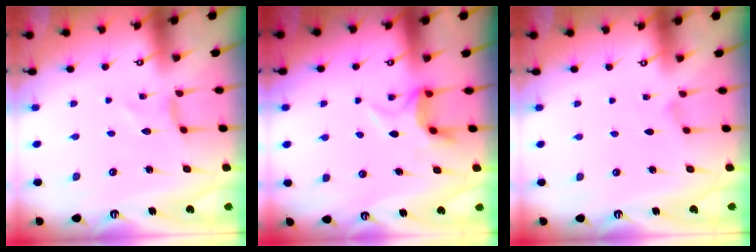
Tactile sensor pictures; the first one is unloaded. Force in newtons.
{"total": 5.6, "press": 5.5, "slide": 1.2}
{"total": 1.0, "press": 1.0, "slide": 0.3}